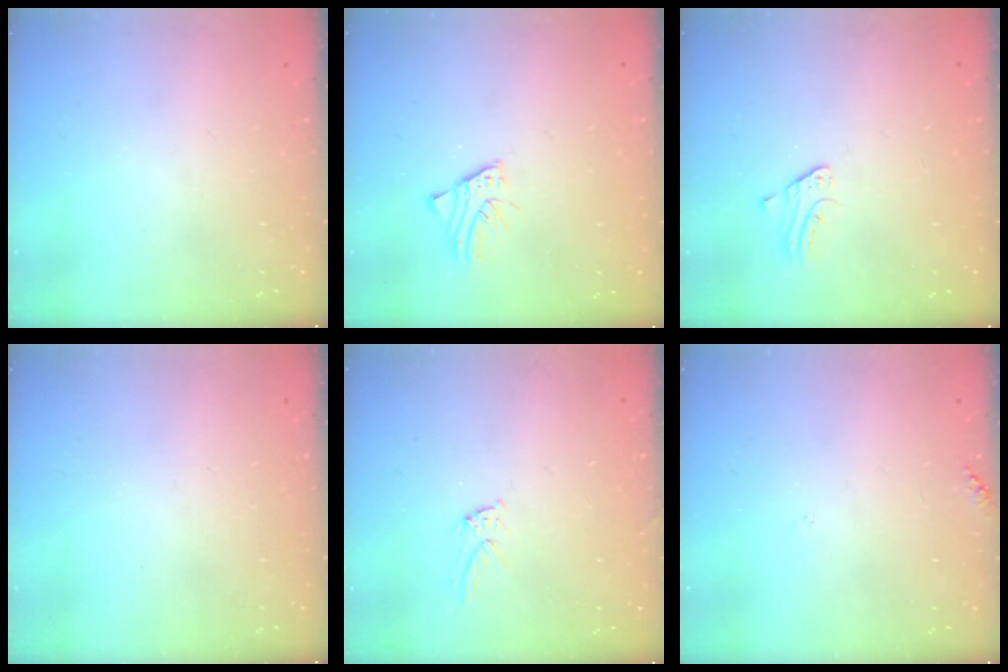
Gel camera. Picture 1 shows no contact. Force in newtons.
{"total": 1.8, "press": 1.8, "slide": 0.1}
{"total": 2.2, "press": 2.2, "slide": 0.3}
{"total": 0.0}
{"total": 6.2, "press": 6.2, "slide": 0.4}
{"total": 4.8, "press": 4.8, "slide": 0.4}